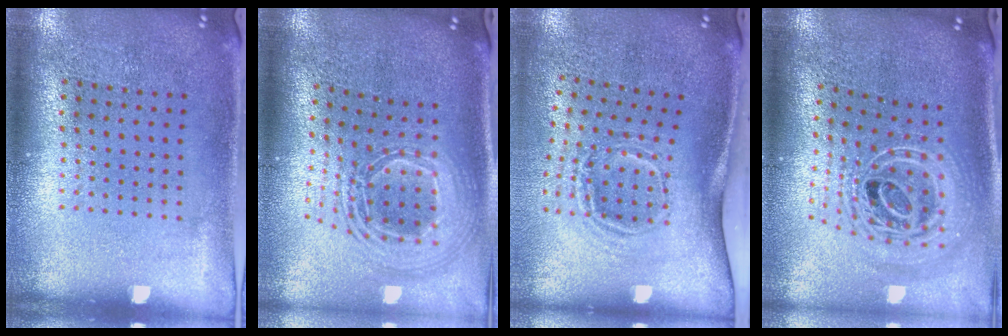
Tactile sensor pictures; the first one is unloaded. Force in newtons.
{"total": 2.5, "press": 1.8, "slide": 1.6}
{"total": 1.9, "press": 1.2, "slide": 1.5}
{"total": 2.7, "press": 1.9, "slide": 1.8}